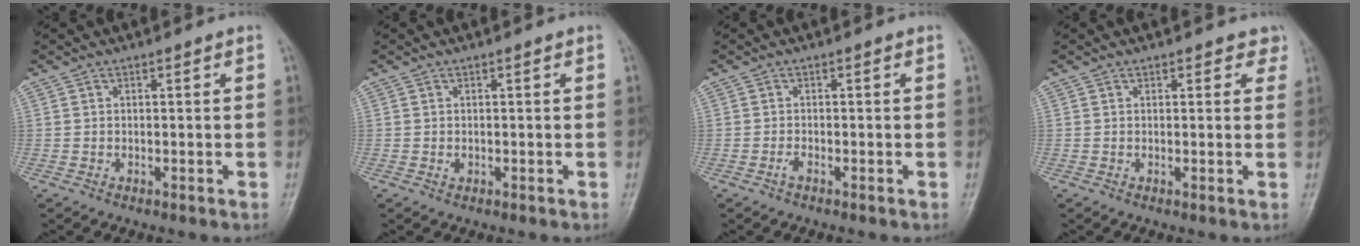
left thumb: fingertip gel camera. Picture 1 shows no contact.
{"total": 0.7, "force": [0.0, 0.5, 0.5], "torque": [-0.005, 0.000, 0.001]}
{"total": 0.9, "force": [-0.6, 0.3, 0.6], "torque": [-0.014, -0.001, -0.014]}
{"total": 2.4, "force": [1.6, 1.5, 0.9], "torque": [0.019, -0.004, 0.012]}